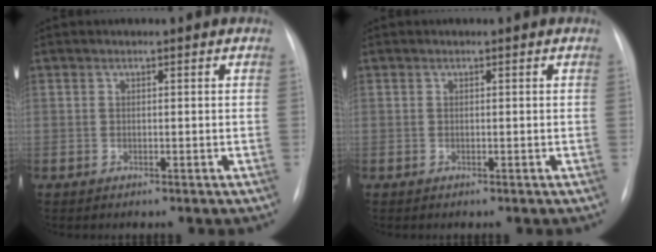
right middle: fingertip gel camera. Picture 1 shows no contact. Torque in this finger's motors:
{"motor_torque": [-0.01, -0.37, -0.02, 0.01]}